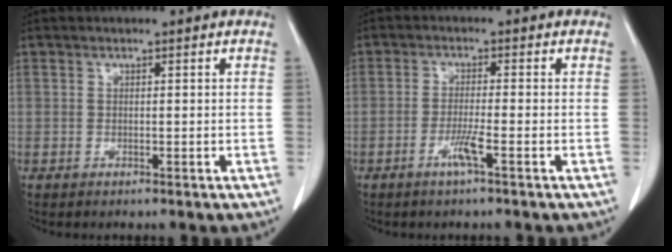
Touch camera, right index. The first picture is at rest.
{"total": 3.2, "force": [-1.6, -0.4, 2.7], "torque": [-0.055, -0.006, -0.034]}